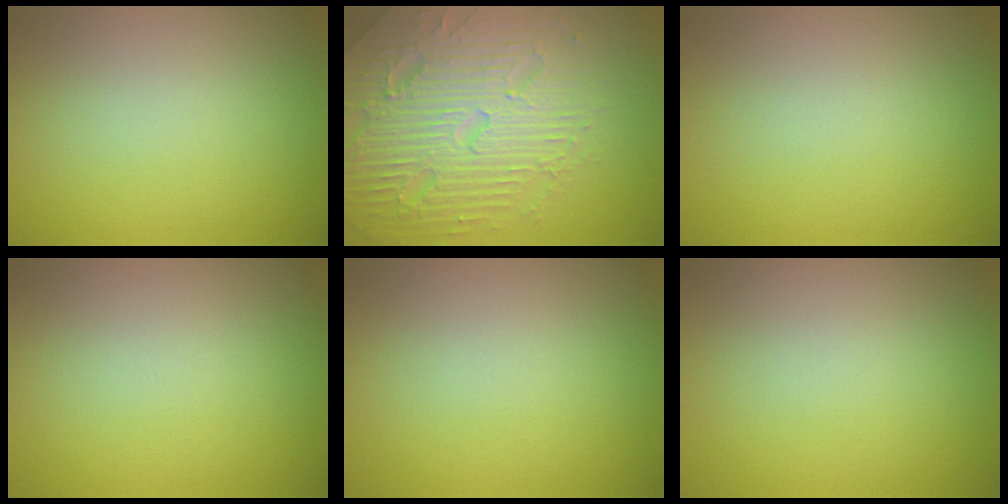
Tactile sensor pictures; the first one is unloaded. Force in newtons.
{"total": 7.4, "press": 7.3, "slide": 1.6}
{"total": 0.0}
{"total": 0.0}
{"total": 0.0}
{"total": 0.0}